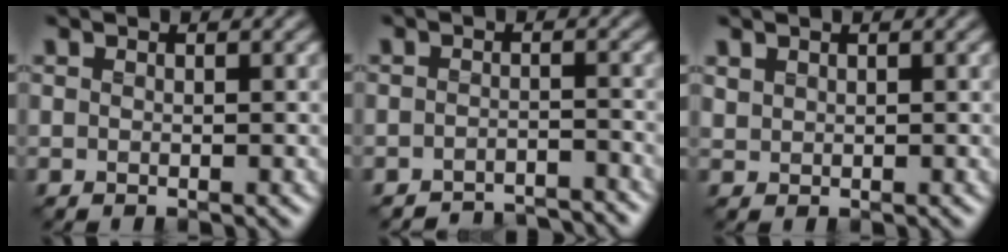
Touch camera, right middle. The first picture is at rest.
{"total": 4.1, "force": [-4.1, 0.5, 0.1], "torque": [0.004, -0.007, -0.066]}
{"total": 0.6, "force": [0.5, 0.3, 0.1], "torque": [-0.008, -0.001, 0.014]}